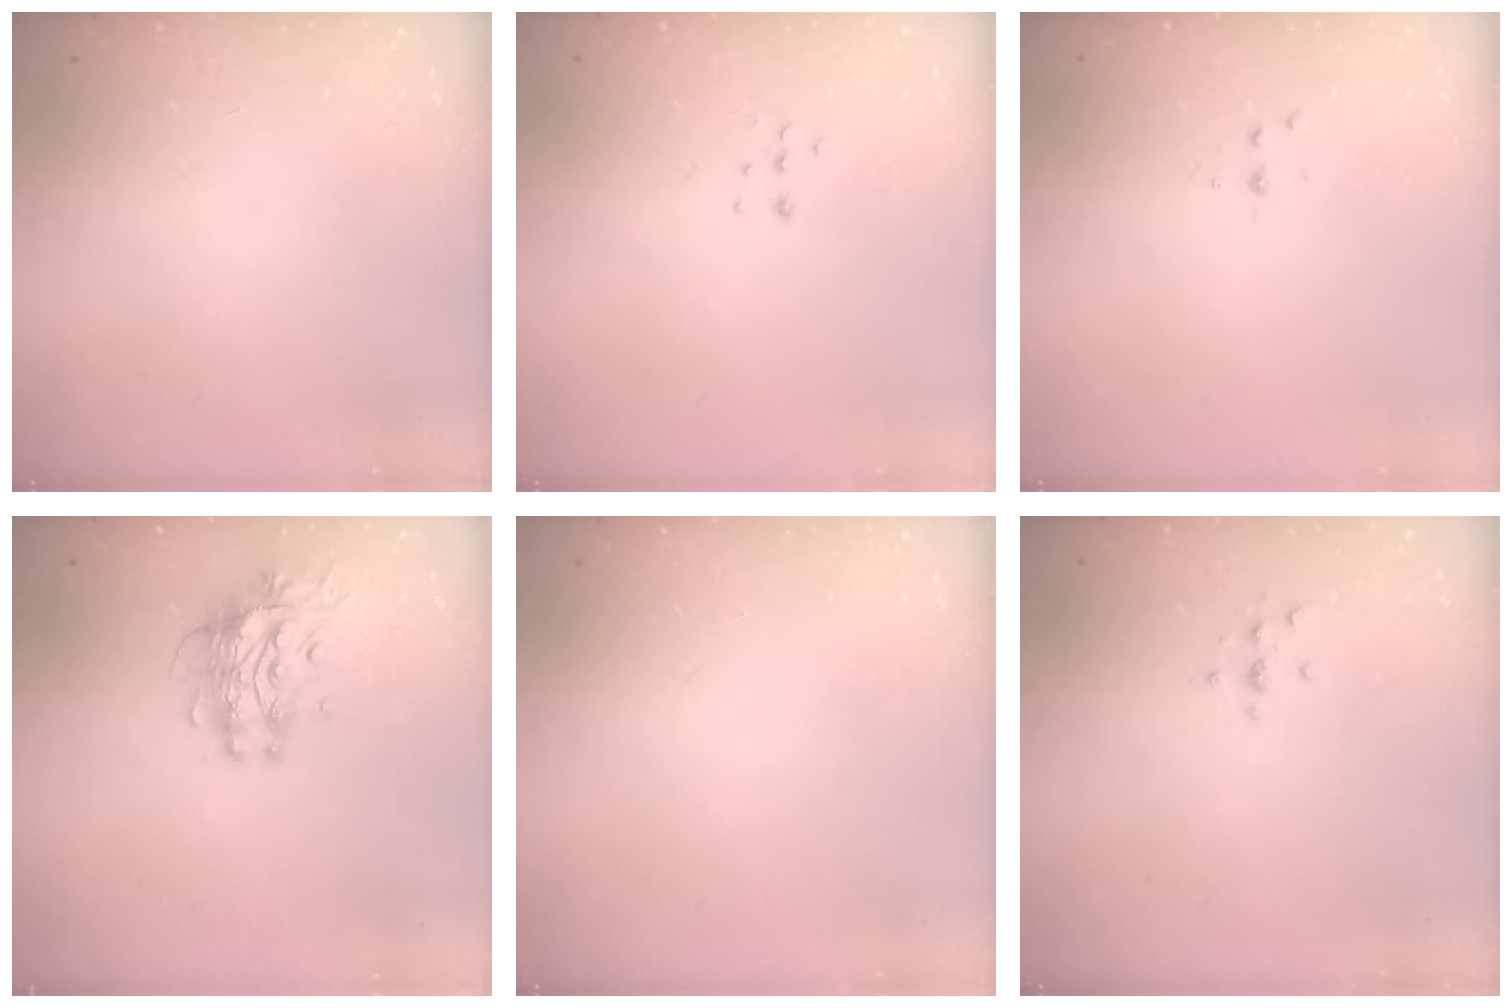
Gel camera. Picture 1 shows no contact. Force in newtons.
{"total": 3.4, "press": 3.3, "slide": 0.8}
{"total": 3.2, "press": 3.2, "slide": 0.4}
{"total": 11.9, "press": 11.9, "slide": 1.0}
{"total": 0.0}
{"total": 2.1, "press": 2.1, "slide": 0.2}